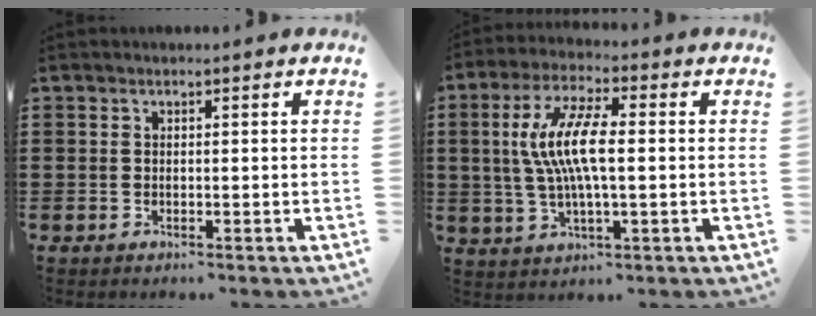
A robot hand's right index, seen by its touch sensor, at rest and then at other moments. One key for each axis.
{"total": 9.5, "fx": 0.3, "fy": 2.8, "fz": 9.0, "tx": -0.199, "ty": -0.003, "tz": -0.005}